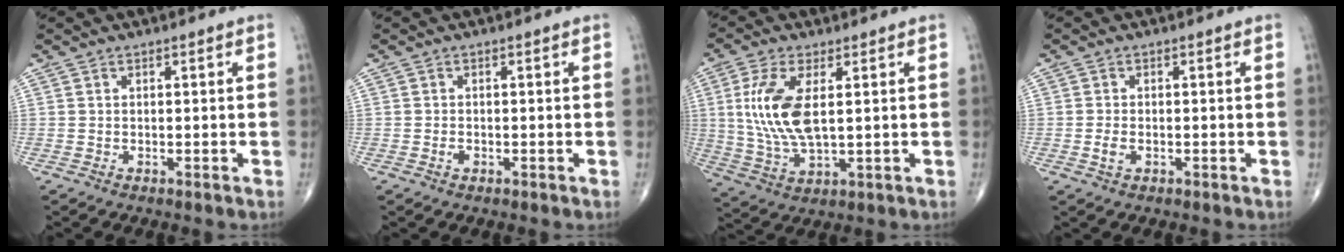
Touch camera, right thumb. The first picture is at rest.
{"total": 0.8, "force": [-0.4, 0.5, 0.5], "torque": [-0.010, 0.001, -0.006]}
{"total": 11.8, "force": [2.1, 5.0, 10.4], "torque": [-0.232, -0.010, 0.048]}
{"total": 1.9, "force": [-0.5, 1.1, 1.4], "torque": [-0.032, 0.001, -0.010]}